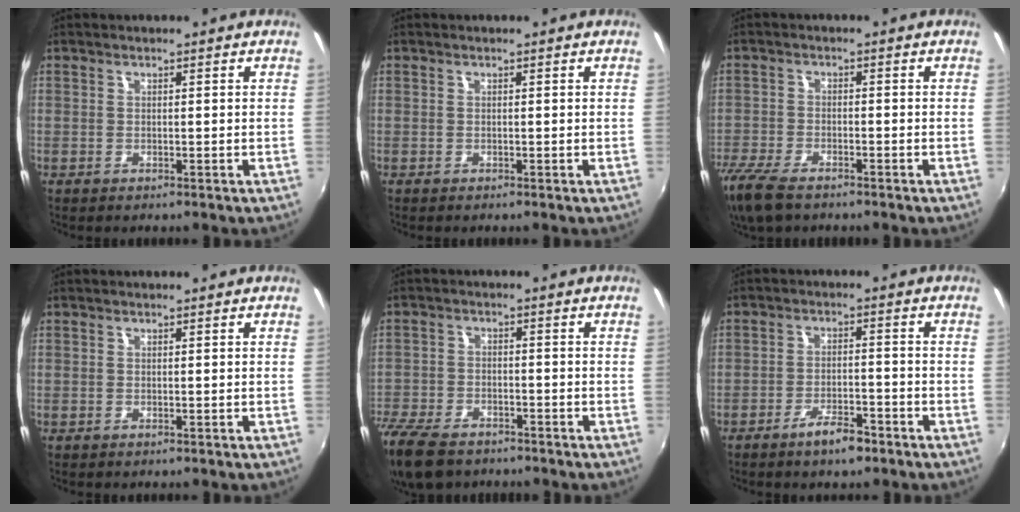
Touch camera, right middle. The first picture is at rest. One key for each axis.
{"total": 0.0}
{"total": 11.0, "fx": -8.1, "fy": 3.9, "fz": 6.2, "tx": -0.161, "ty": -0.043, "tz": -0.156}
{"total": 0.0}
{"total": 13.4, "fx": -9.9, "fy": 6.4, "fz": 6.4, "tx": -0.181, "ty": -0.031, "tz": -0.184}
{"total": 5.6, "fx": -3.9, "fy": 1.6, "fz": 3.7, "tx": -0.077, "ty": -0.001, "tz": -0.062}